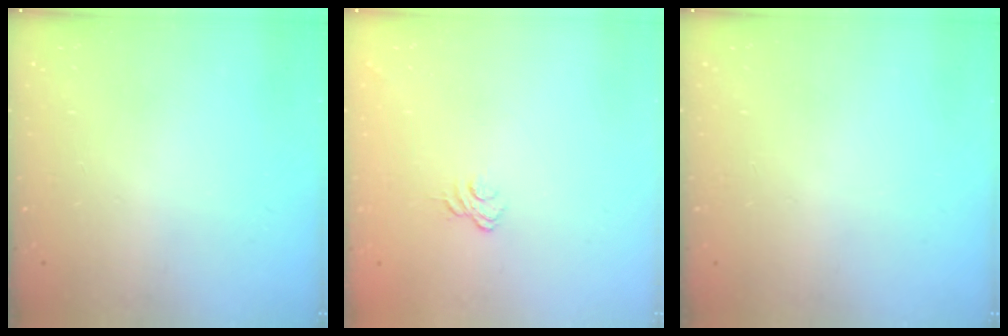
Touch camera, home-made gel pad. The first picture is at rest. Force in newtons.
{"total": 3.4, "press": 3.2, "slide": 1.1}
{"total": 0.0}